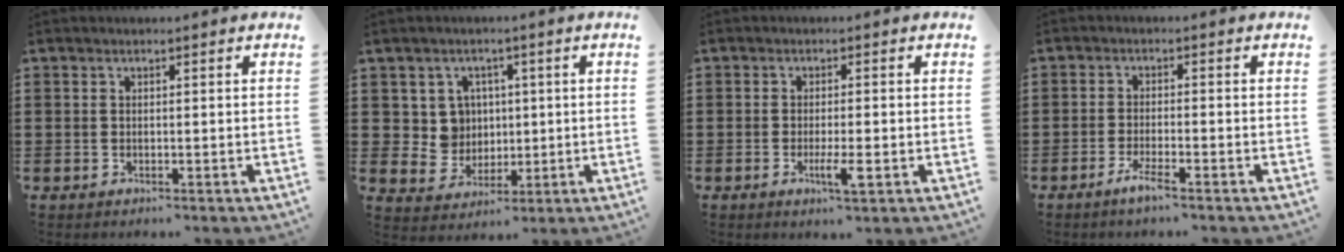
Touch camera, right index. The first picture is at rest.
{"total": 6.0, "force": [1.6, 5.4, 1.8], "torque": [-0.054, 0.013, 0.030]}
{"total": 3.8, "force": [-1.4, 0.5, 3.5], "torque": [-0.071, -0.010, -0.028]}
{"total": 2.8, "force": [-1.9, -0.1, 2.0], "torque": [-0.040, -0.005, -0.036]}